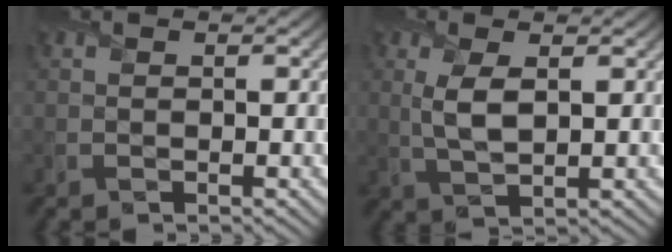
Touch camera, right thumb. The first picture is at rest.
{"total": 4.1, "force": [0.9, 1.6, 3.6], "torque": [-0.087, -0.002, 0.022]}